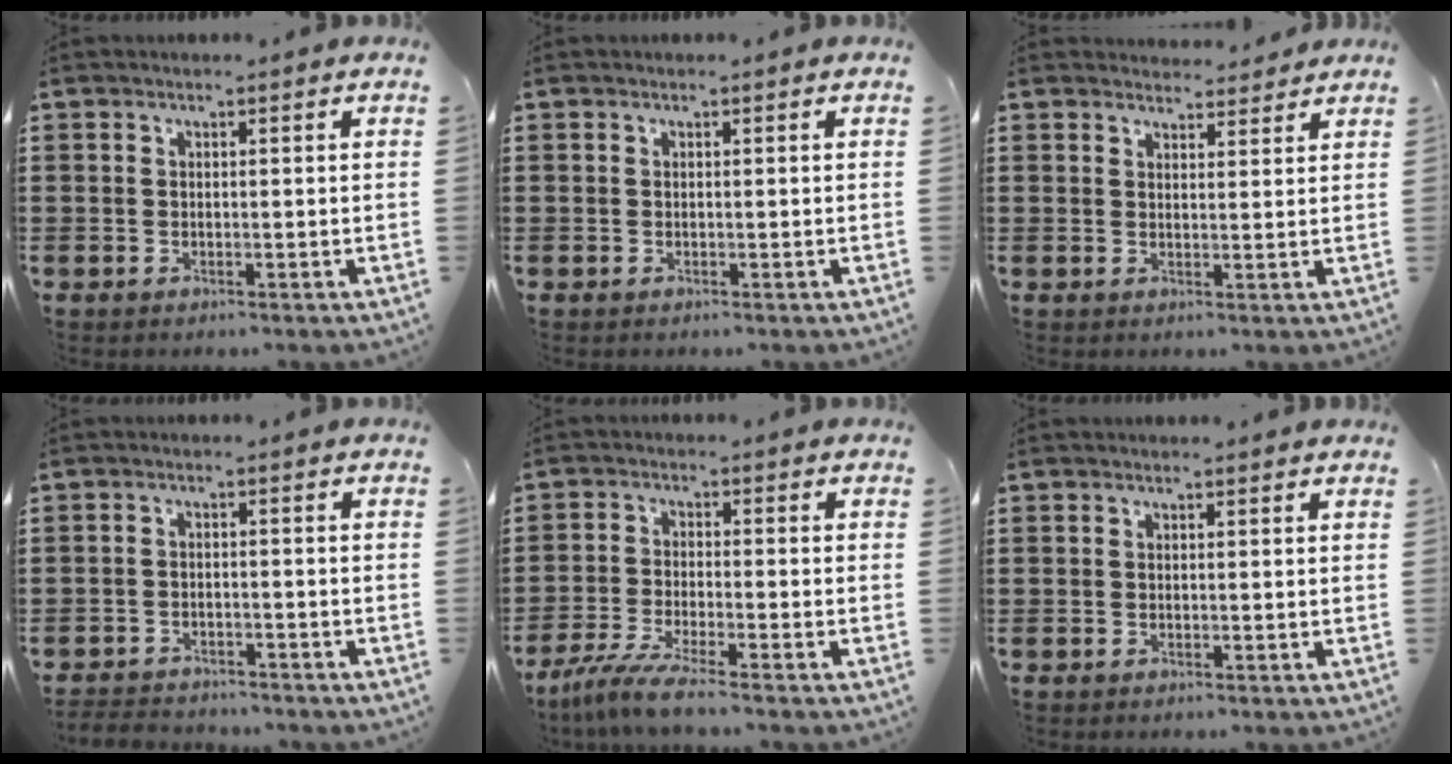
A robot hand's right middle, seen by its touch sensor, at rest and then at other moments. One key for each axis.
{"total": 0.0}
{"total": 2.8, "fx": 2.7, "fy": 0.5, "fz": -0.2, "tx": 0.004, "ty": -0.007, "tz": 0.050}
{"total": 2.8, "fx": -2.7, "fy": 0.6, "fz": -0.2, "tx": -0.005, "ty": -0.001, "tz": -0.060}
{"total": 5.3, "fx": -4.6, "fy": -0.2, "fz": 2.7, "tx": -0.072, "ty": -0.022, "tz": -0.094}
{"total": 0.0}